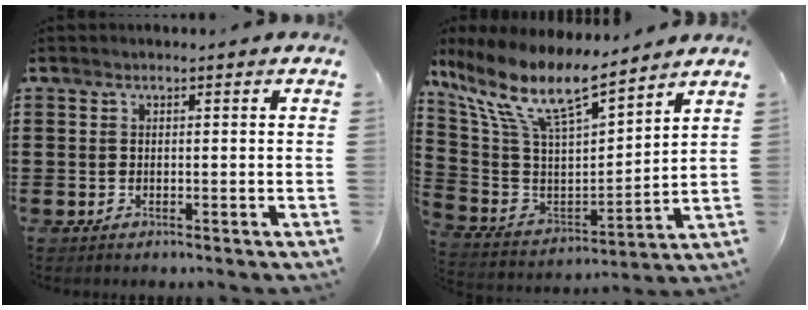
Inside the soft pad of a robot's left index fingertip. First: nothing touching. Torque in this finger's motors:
{"motor_torque": [2.14, 0.00, 1.05, 0.21]}